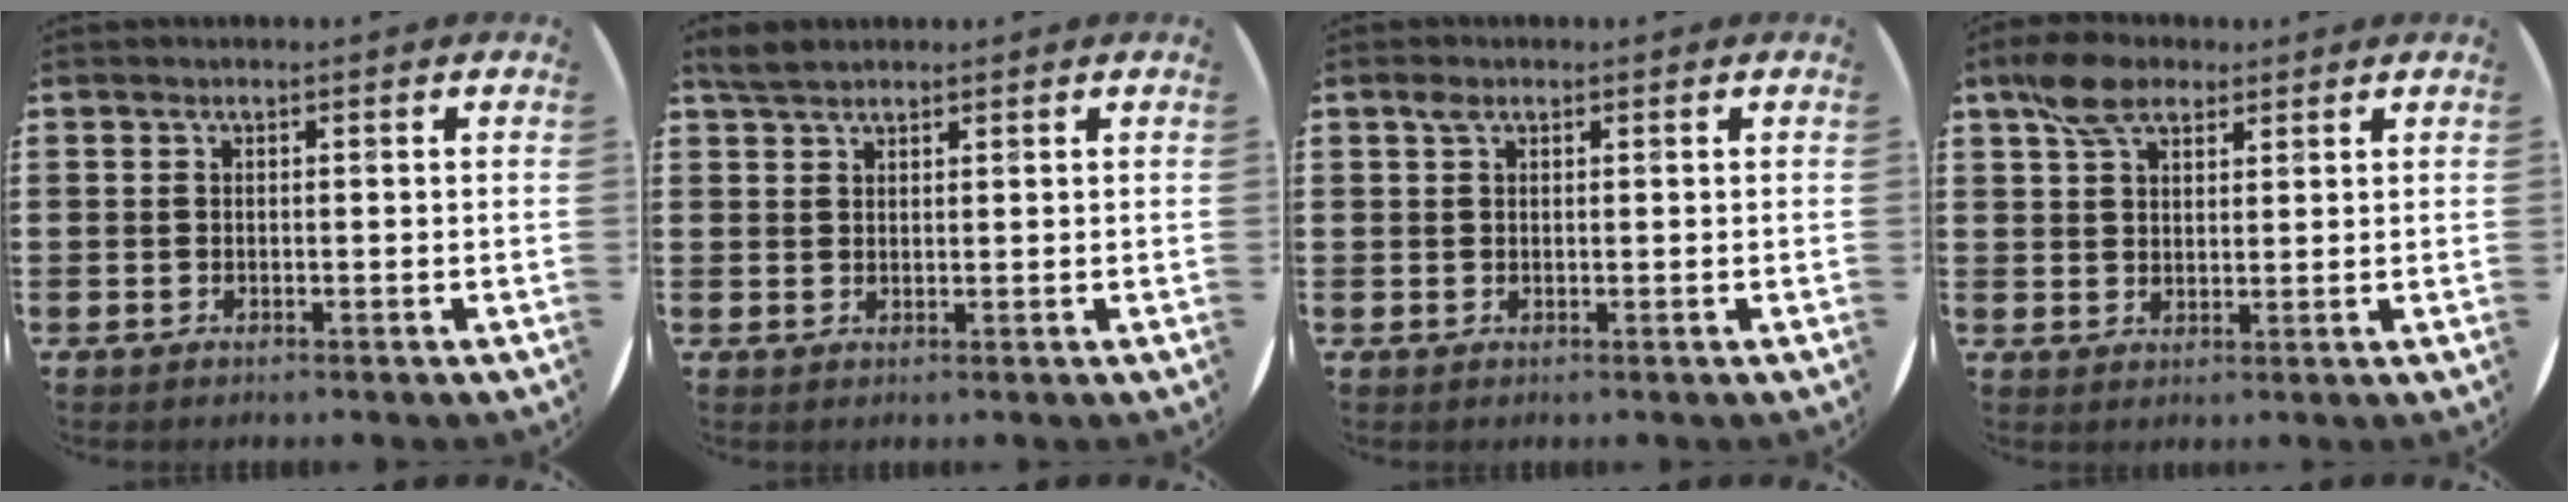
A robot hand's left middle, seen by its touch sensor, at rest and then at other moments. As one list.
[{"total": 2.6, "force": [2.3, 0.8, 0.9], "torque": [-0.015, 0.003, 0.042]}, {"total": 0.7, "force": [0.4, 0.4, 0.4], "torque": [-0.002, 0.000, 0.005]}, {"total": 5.7, "force": [4.1, 2.9, 2.8], "torque": [-0.058, 0.004, 0.076]}]